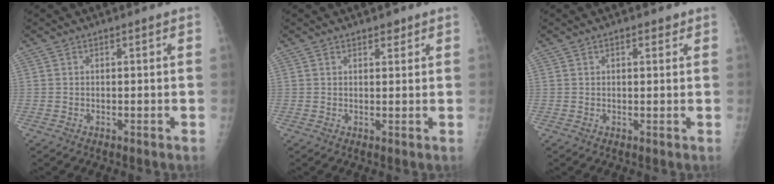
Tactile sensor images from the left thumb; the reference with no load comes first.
{"total": 1.7, "force": [1.2, 0.9, 0.7], "torque": [0.000, -0.007, 0.015]}
{"total": 1.8, "force": [1.0, 0.9, 1.2], "torque": [-0.010, -0.002, 0.011]}